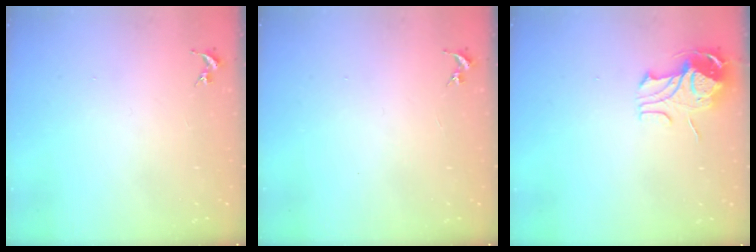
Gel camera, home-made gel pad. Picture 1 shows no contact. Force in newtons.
{"total": 0.0}
{"total": 9.6, "press": 9.6, "slide": 1.0}